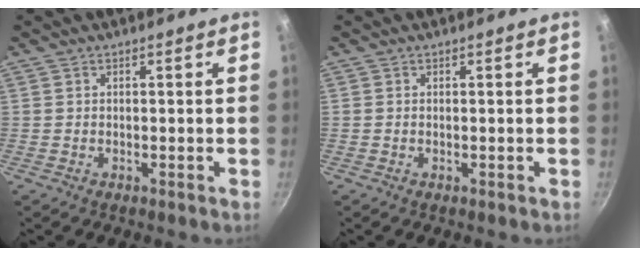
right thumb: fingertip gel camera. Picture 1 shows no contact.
{"total": 0.0}